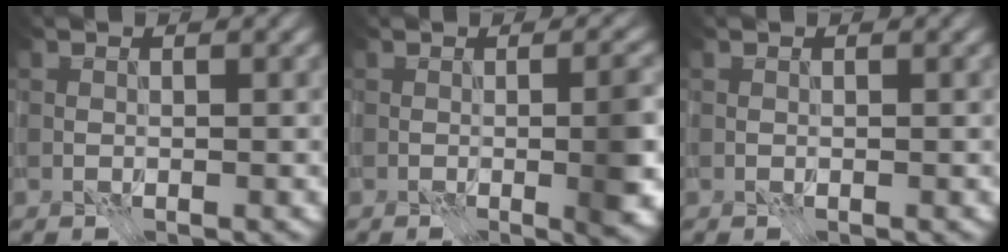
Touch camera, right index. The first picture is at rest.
{"total": 5.1, "force": [-0.6, 1.3, 4.9], "torque": [-0.063, 0.003, -0.011]}
{"total": 0.0}